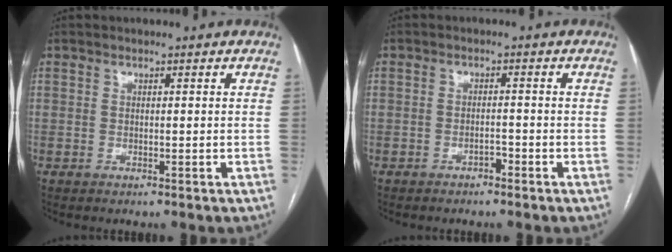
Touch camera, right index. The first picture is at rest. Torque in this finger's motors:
{"motor_torque": [-0.11, 0.15, -0.03, 0.00]}